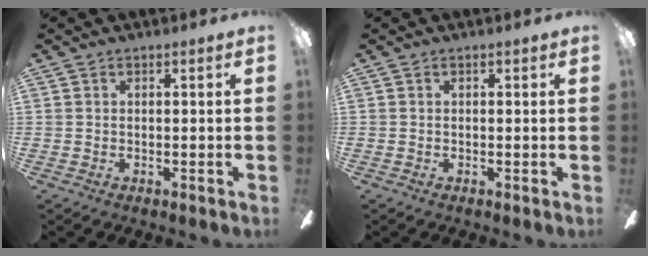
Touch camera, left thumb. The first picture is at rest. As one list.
[{"total": 0.0}]